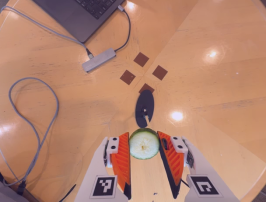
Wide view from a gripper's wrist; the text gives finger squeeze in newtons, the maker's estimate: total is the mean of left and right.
{"total": 8.7, "left": 9.0, "right": 8.3}